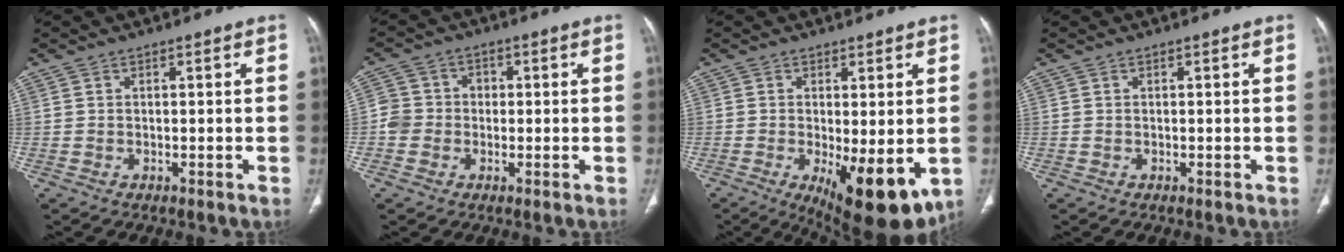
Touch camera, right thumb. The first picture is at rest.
{"total": 5.1, "force": [-0.9, 4.8, 1.4], "torque": [-0.008, 0.018, -0.025]}
{"total": 12.8, "force": [-3.3, 4.6, 11.5], "torque": [-0.161, -0.027, -0.033]}
{"total": 0.0}